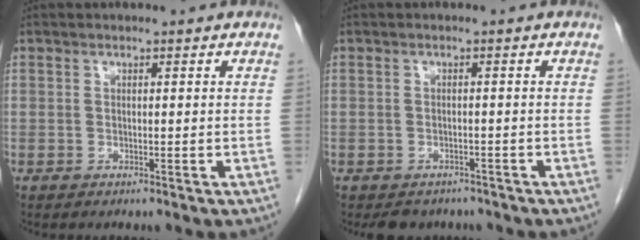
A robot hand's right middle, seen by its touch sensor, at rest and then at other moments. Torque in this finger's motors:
{"motor_torque": [0.04, -0.02, 0.00, 0.01]}